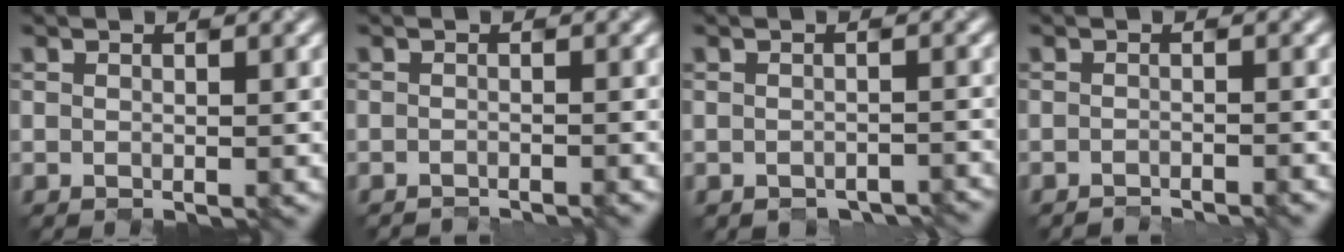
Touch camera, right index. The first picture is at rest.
{"total": 0.9, "force": [-0.8, 0.3, 0.4], "torque": [0.012, -0.004, -0.024]}
{"total": 1.9, "force": [-1.8, 0.6, 0.4], "torque": [-0.003, -0.009, -0.012]}
{"total": 1.2, "force": [-1.1, 0.2, 0.5], "torque": [0.012, -0.006, -0.028]}